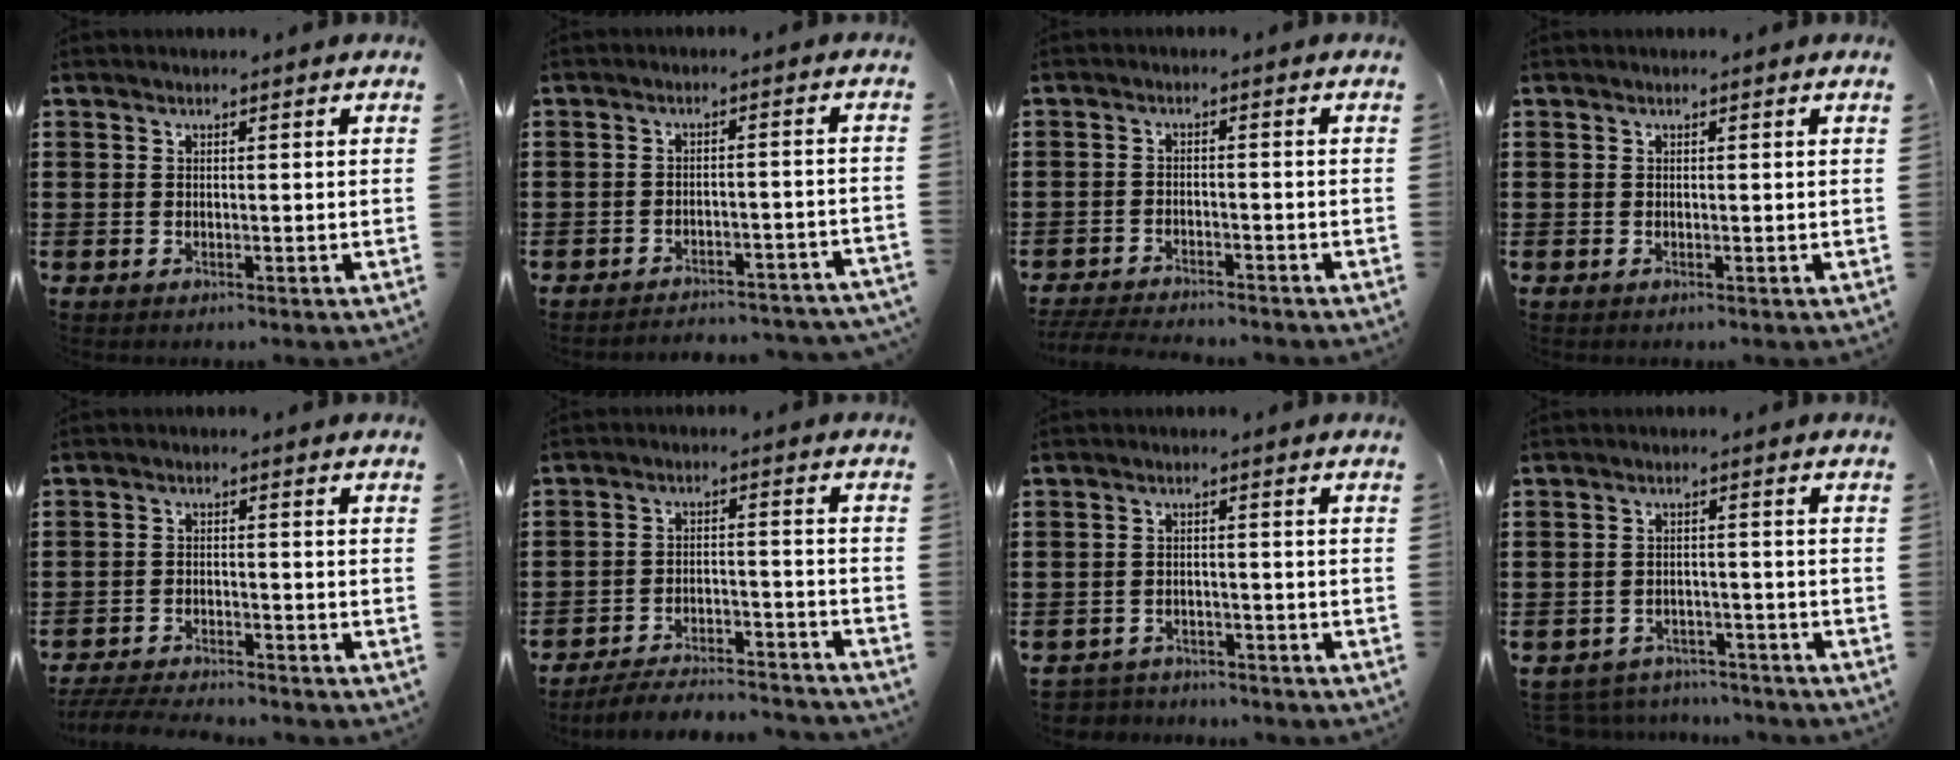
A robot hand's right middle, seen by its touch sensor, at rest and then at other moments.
{"total": 2.5, "force": [-2.4, -0.5, 0.2], "torque": [-0.002, 0.002, -0.051]}
{"total": 3.0, "force": [-2.9, -0.2, 0.4], "torque": [-0.010, -0.003, -0.064]}
{"total": 0.0}
{"total": 3.4, "force": [-3.3, -0.3, 0.6], "torque": [-0.013, -0.003, -0.069]}
{"total": 4.5, "force": [-4.3, -0.2, 0.9], "torque": [-0.019, -0.001, -0.088]}
{"total": 2.1, "force": [-2.1, 0.0, -0.5], "torque": [0.004, 0.000, -0.048]}
{"total": 2.7, "force": [-2.7, 0.1, -0.2], "torque": [0.000, 0.002, -0.060]}